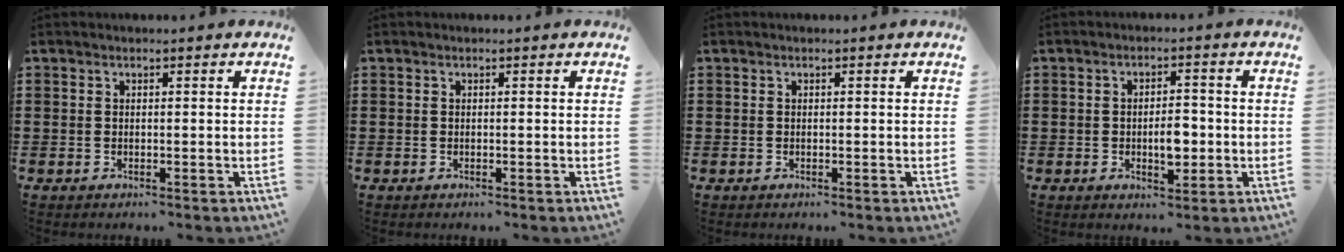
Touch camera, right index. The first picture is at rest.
{"total": 0.0}
{"total": 0.0}
{"total": 4.6, "force": [-0.8, 2.1, 4.0], "torque": [-0.065, 0.003, -0.016]}